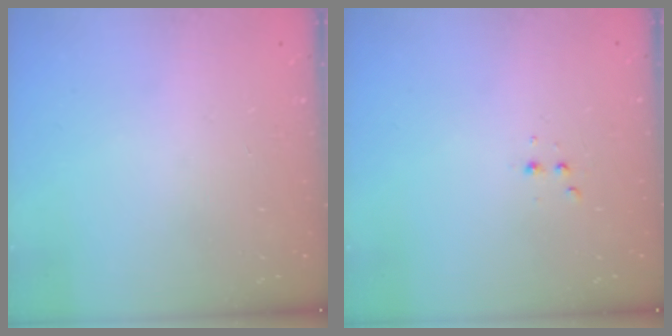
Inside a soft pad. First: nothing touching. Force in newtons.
{"total": 2.5, "press": 2.4, "slide": 0.5}